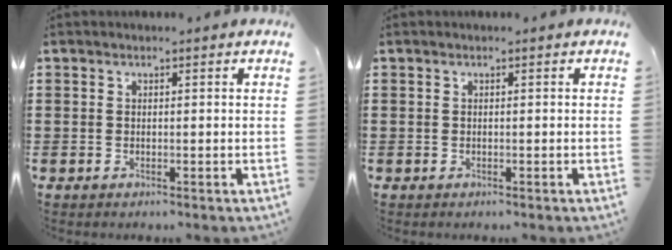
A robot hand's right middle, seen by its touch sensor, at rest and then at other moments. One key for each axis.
{"total": 0.0}